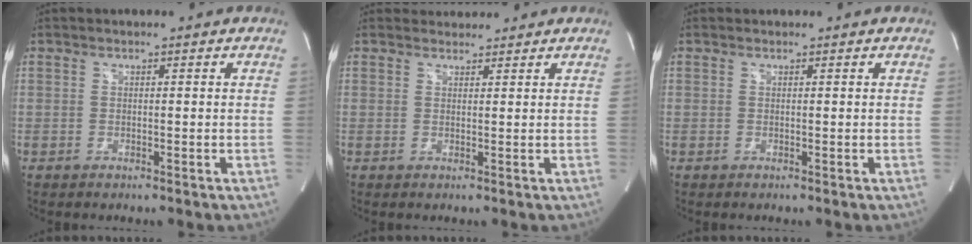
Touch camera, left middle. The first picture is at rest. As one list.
[{"total": 2.3, "force": [2.2, 0.6, -0.3], "torque": [0.000, 0.018, 0.037]}, {"total": 0.0}]